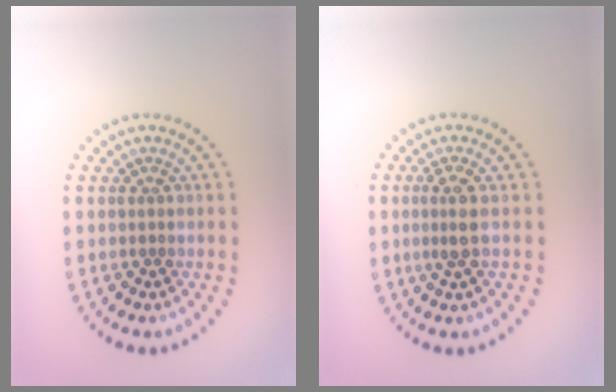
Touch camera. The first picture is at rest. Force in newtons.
{"total": 1.9, "press": 1.6, "slide": 1.0}